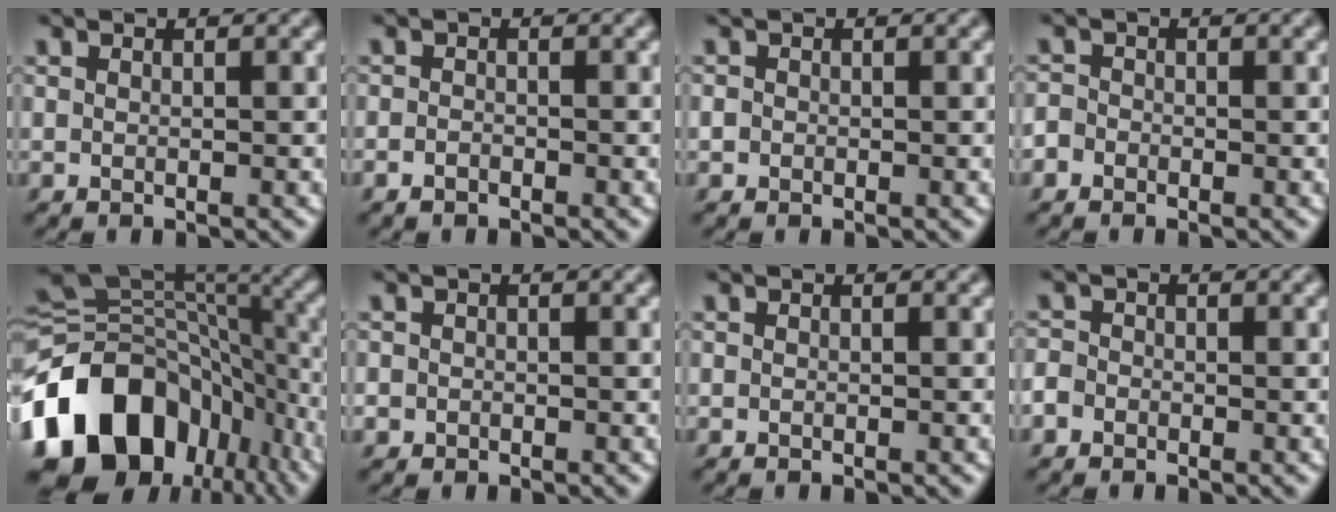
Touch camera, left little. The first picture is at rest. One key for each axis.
{"total": 0.9, "fx": -0.7, "fy": 0.5, "fz": 0.3, "tx": -0.005, "ty": -0.001, "tz": -0.016}
{"total": 0.9, "fx": 0.0, "fy": 0.9, "fz": 0.3, "tx": -0.007, "ty": 0.001, "tz": -0.004}
{"total": 1.6, "fx": -0.8, "fy": 1.4, "fz": 0.4, "tx": 0.000, "ty": 0.009, "tz": -0.022}
{"total": 16.1, "fx": -7.3, "fy": 11.3, "fz": 8.8, "tx": -0.180, "ty": 0.001, "tz": -0.136}
{"total": 0.9, "fx": -0.4, "fy": 0.8, "fz": 0.1, "tx": 0.006, "ty": -0.004, "tz": -0.009}
{"total": 0.0}
{"total": 2.1, "fx": -1.0, "fy": 1.7, "fz": 0.6, "tx": -0.009, "ty": 0.006, "tz": -0.027}